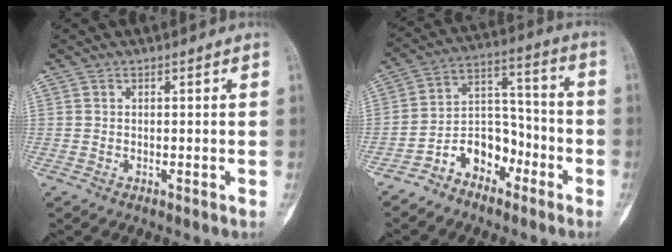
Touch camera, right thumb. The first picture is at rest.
{"total": 10.4, "force": [-6.4, 6.8, 4.5], "torque": [-0.048, 0.084, -0.126]}